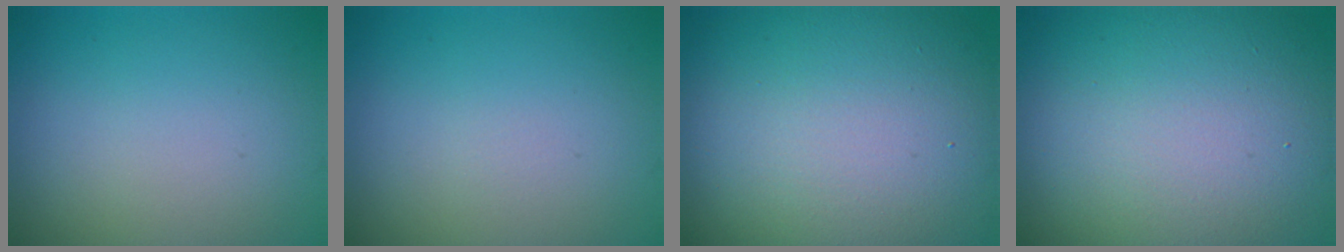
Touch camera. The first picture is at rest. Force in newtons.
{"total": 0.0}
{"total": 18.0, "press": 17.9, "slide": 1.3}
{"total": 18.6, "press": 18.5, "slide": 1.2}